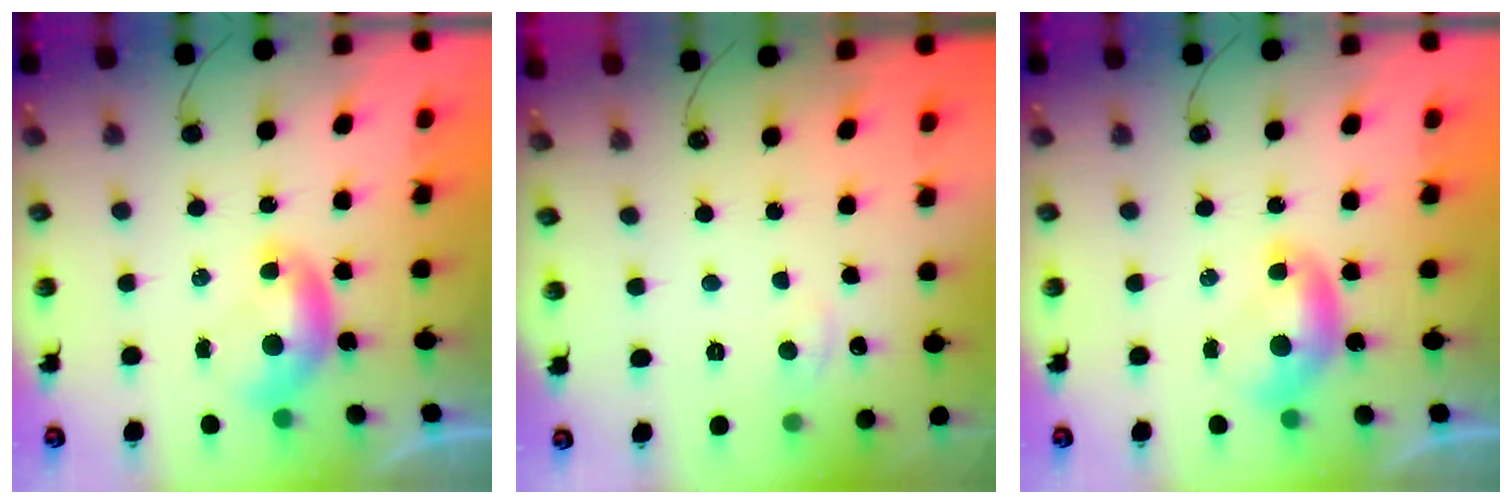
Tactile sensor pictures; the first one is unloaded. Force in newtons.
{"total": 1.7, "press": 1.6, "slide": 0.5}
{"total": 0.0}